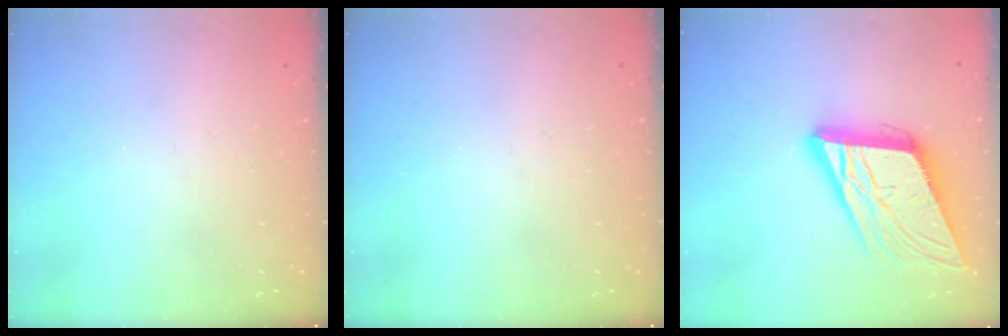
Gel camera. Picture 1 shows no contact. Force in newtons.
{"total": 0.0}
{"total": 18.0, "press": 17.6, "slide": 3.8}